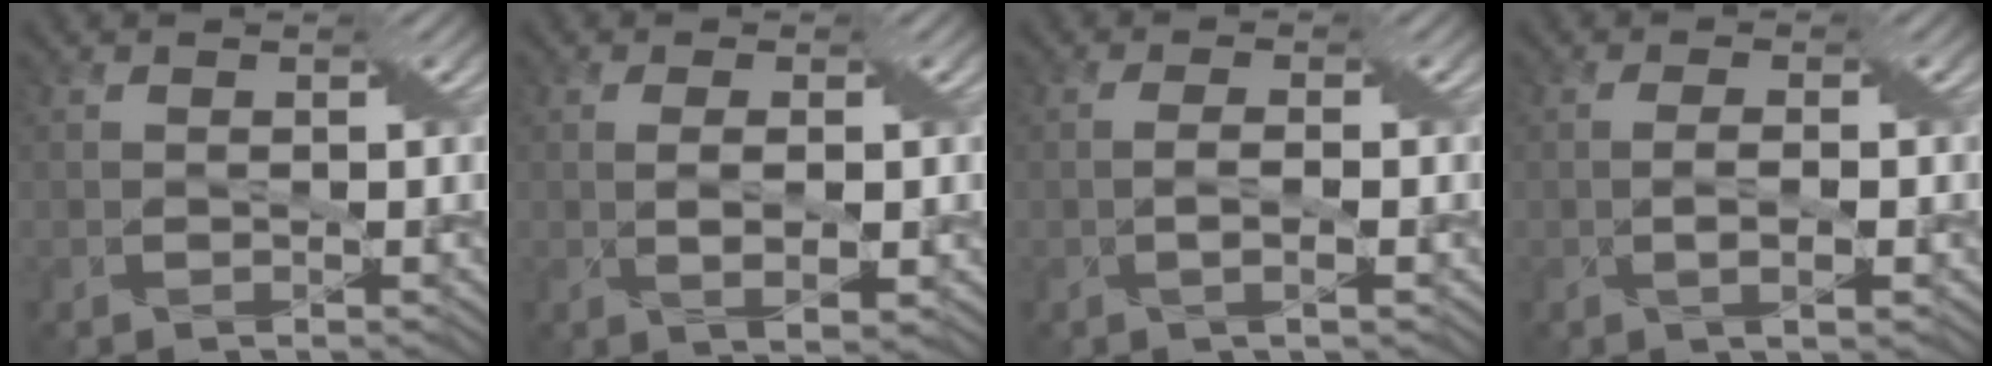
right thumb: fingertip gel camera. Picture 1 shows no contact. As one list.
[{"total": 3.2, "force": [-0.1, 0.9, 3.1], "torque": [-0.063, 0.000, 0.003]}, {"total": 1.9, "force": [-0.4, 0.3, 1.8], "torque": [-0.038, 0.004, -0.008]}, {"total": 2.4, "force": [-0.5, 0.4, 2.3], "torque": [-0.047, 0.001, -0.007]}]